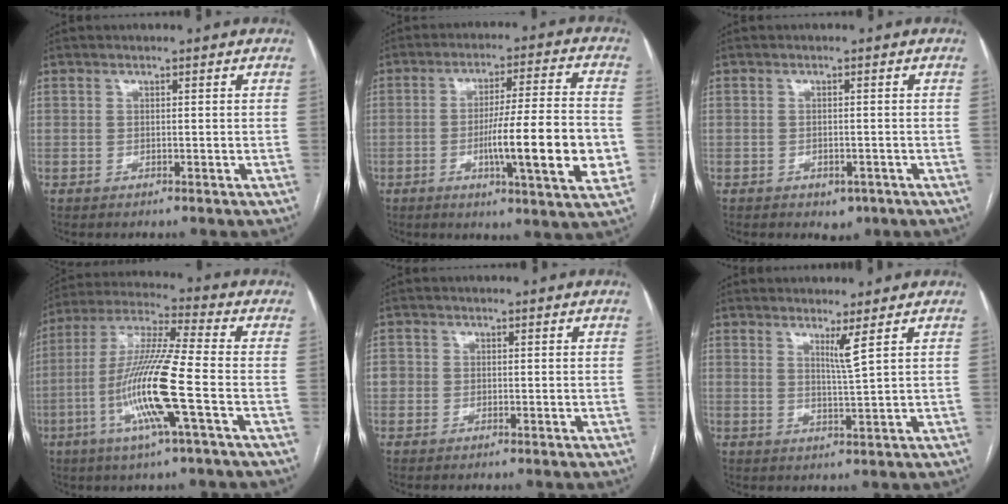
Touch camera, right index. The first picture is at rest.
{"total": 15.4, "force": [-3.3, 0.5, 15.0], "torque": [-0.223, -0.007, -0.052]}
{"total": 2.1, "force": [-1.1, 1.5, 0.9], "torque": [-0.004, 0.003, -0.006]}
{"total": 14.7, "force": [-4.3, -0.2, 14.1], "torque": [-0.286, -0.008, -0.089]}
{"total": 2.2, "force": [0.0, 2.1, 0.5], "torque": [-0.005, 0.010, 0.002]}
{"total": 2.8, "force": [1.7, -0.9, 2.1], "torque": [-0.038, -0.018, 0.034]}